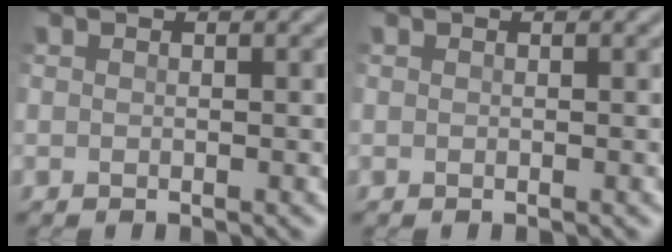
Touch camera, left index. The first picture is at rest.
{"total": 0.0}